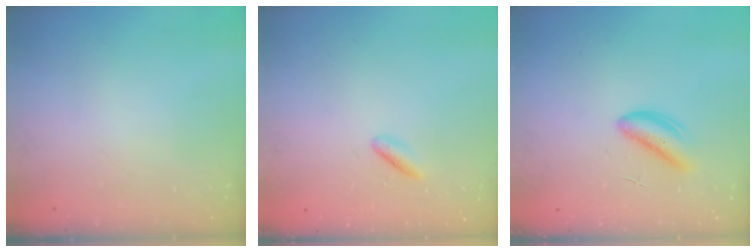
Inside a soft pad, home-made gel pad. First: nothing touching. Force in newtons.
{"total": 1.2, "press": 1.0, "slide": 0.6}
{"total": 4.1, "press": 4.1, "slide": 0.1}